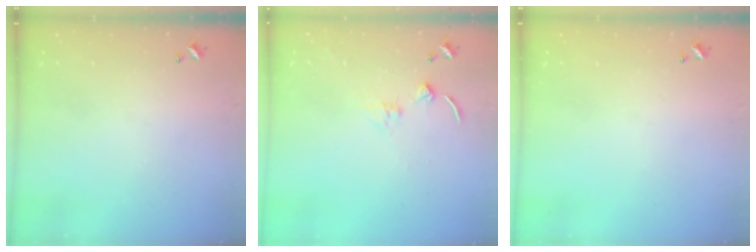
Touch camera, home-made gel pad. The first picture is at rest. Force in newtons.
{"total": 1.4, "press": 1.3, "slide": 0.3}
{"total": 0.0}